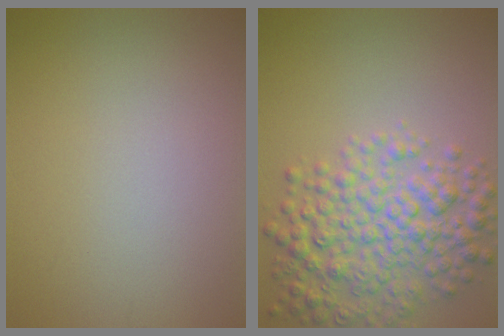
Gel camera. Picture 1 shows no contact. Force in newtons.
{"total": 6.6, "press": 6.6, "slide": 0.1}